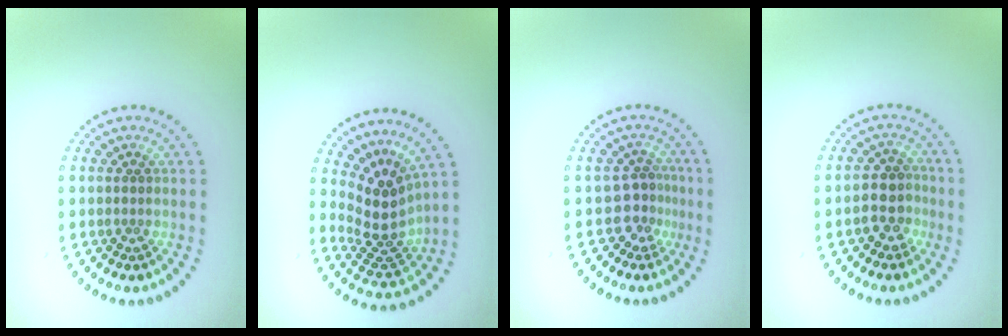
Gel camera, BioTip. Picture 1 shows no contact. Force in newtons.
{"total": 4.1, "press": 2.8, "slide": 3.0}
{"total": 2.7, "press": 1.9, "slide": 1.8}
{"total": 2.9, "press": 2.6, "slide": 1.2}